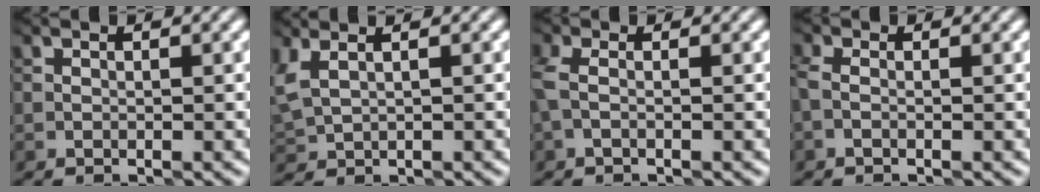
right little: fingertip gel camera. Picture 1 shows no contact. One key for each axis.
{"total": 2.9, "fx": 1.1, "fy": 1.6, "fz": 2.1, "tx": -0.069, "ty": 0.001, "tz": 0.035}
{"total": 1.4, "fx": -0.3, "fy": 0.7, "fz": 1.2, "tx": -0.044, "ty": 0.005, "tz": -0.009}
{"total": 0.7, "fx": -0.5, "fy": 0.2, "fz": 0.5, "tx": -0.016, "ty": 0.002, "tz": -0.011}